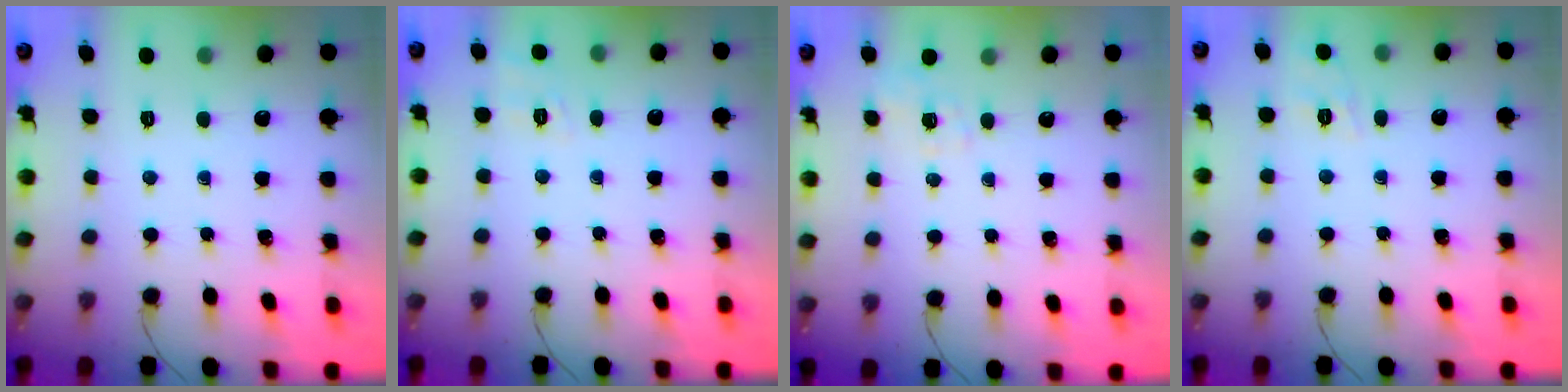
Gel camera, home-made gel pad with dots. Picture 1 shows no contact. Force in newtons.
{"total": 2.3, "press": 1.3, "slide": 1.9}
{"total": 2.3, "press": 1.6, "slide": 1.6}
{"total": 2.0, "press": 0.8, "slide": 1.9}